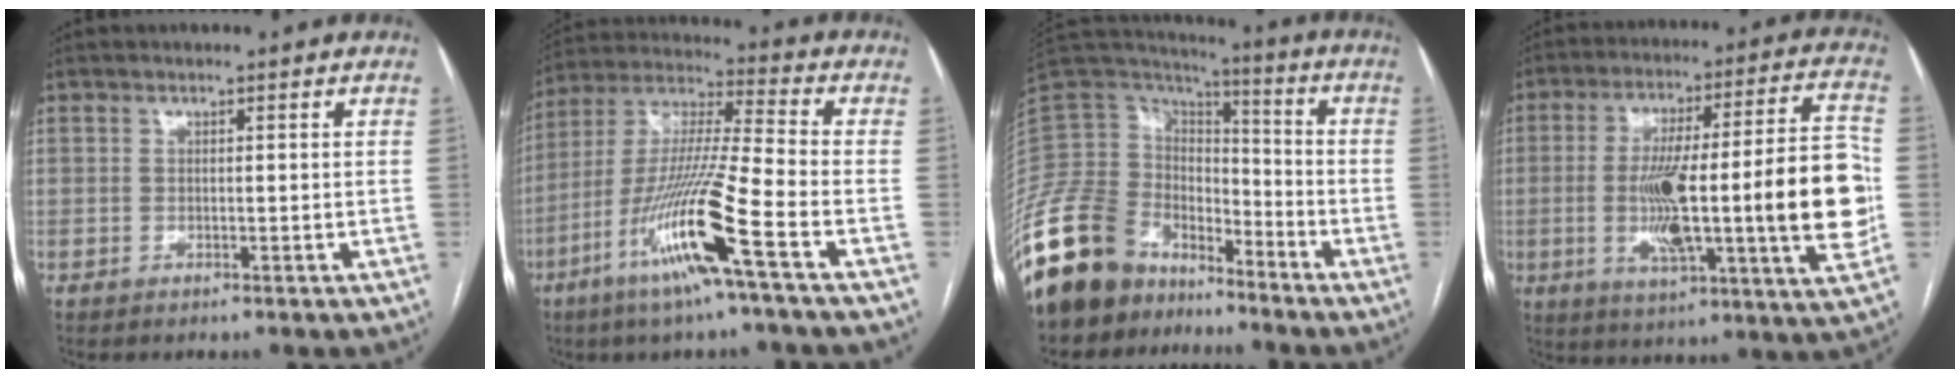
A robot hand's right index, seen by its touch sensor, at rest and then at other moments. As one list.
[{"total": 16.2, "force": [-7.5, -0.8, 14.3], "torque": [-0.291, -0.020, -0.146]}, {"total": 18.6, "force": [-13.2, 11.1, 7.0], "torque": [-0.153, 0.054, -0.241]}, {"total": 24.6, "force": [-2.4, 2.5, 24.3], "torque": [-0.331, 0.017, -0.037]}]